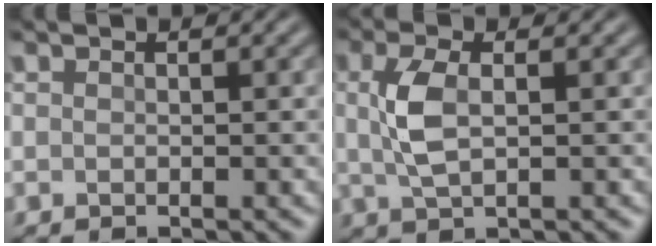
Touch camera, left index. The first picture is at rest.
{"total": 3.5, "force": [0.2, 1.4, 3.1], "torque": [-0.072, 0.006, 0.004]}